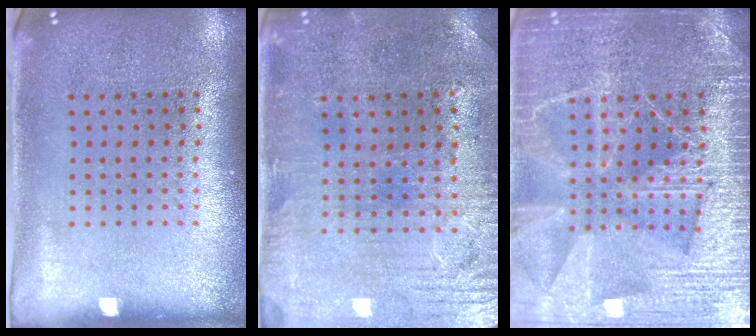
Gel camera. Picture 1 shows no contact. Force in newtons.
{"total": 1.0, "press": 0.8, "slide": 0.6}
{"total": 6.3, "press": 6.3, "slide": 0.7}